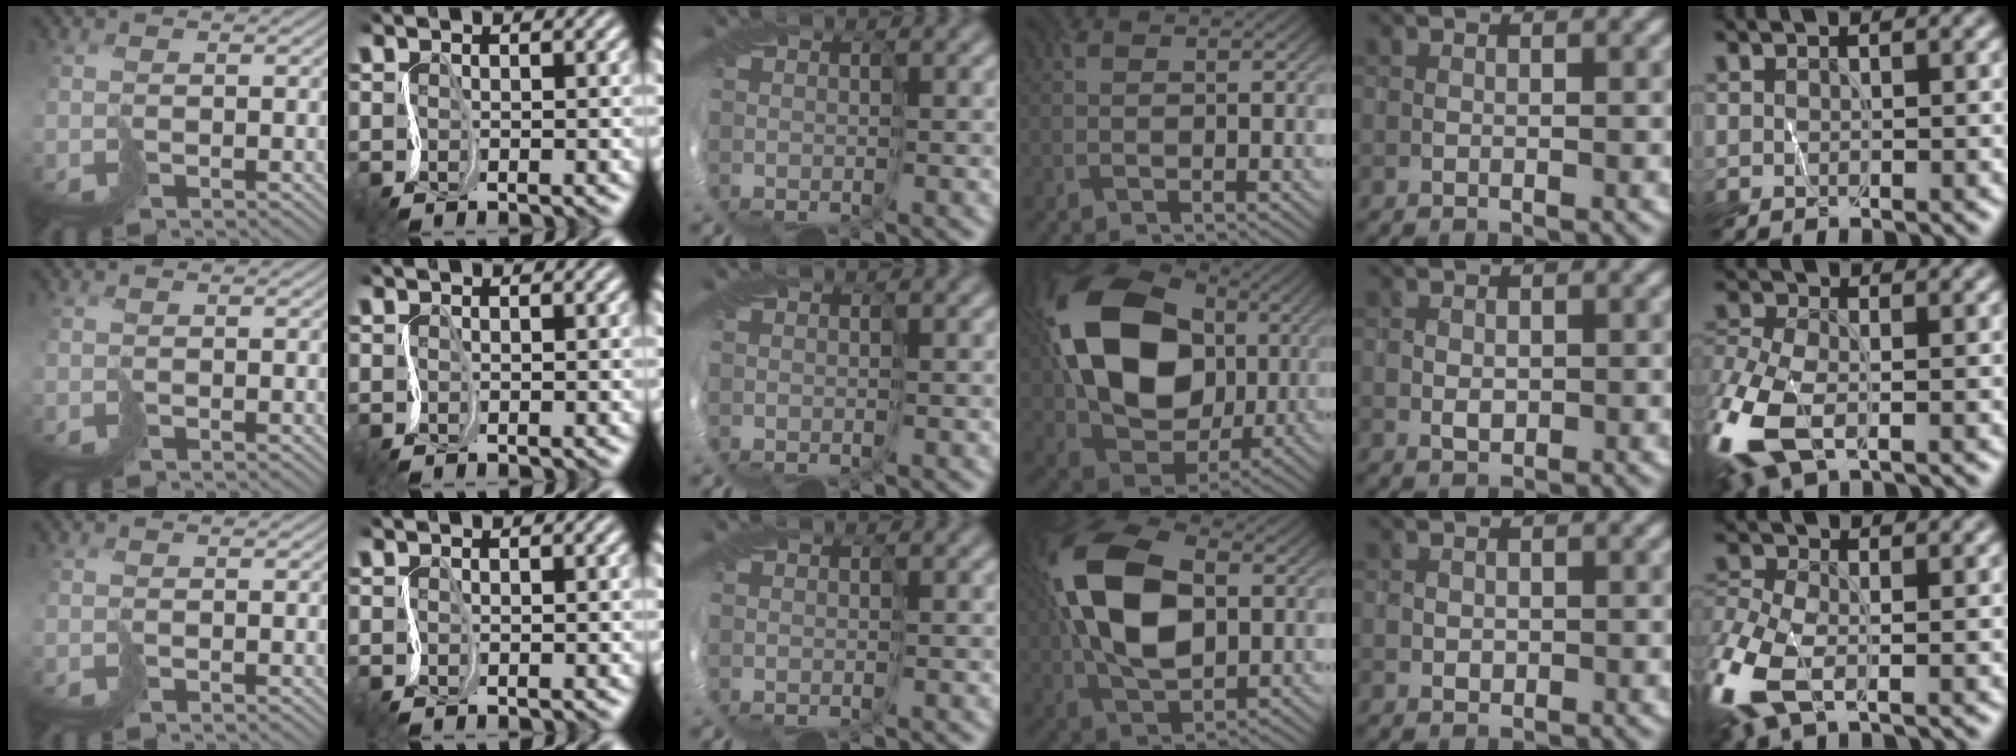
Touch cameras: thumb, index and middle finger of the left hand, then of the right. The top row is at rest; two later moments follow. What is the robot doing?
{"motion": "cut", "object": "receipt paper"}